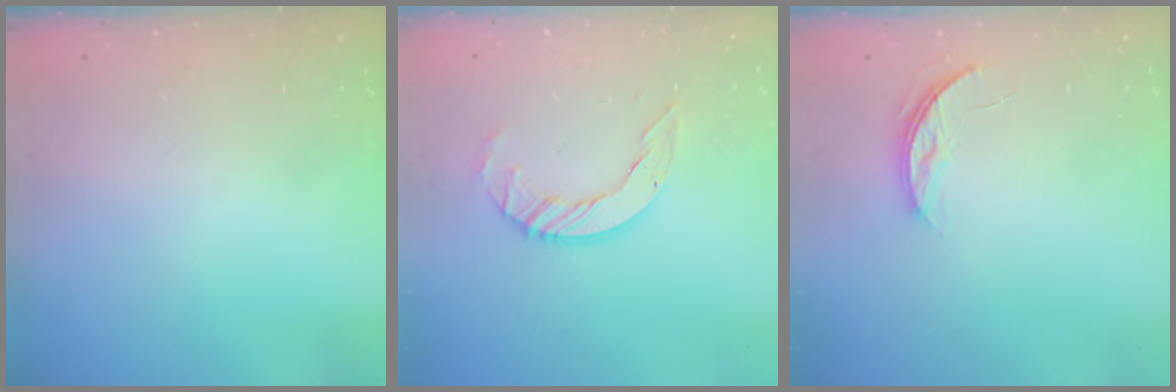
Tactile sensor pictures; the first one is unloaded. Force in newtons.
{"total": 8.3, "press": 8.3, "slide": 0.7}
{"total": 3.9, "press": 3.9, "slide": 0.4}